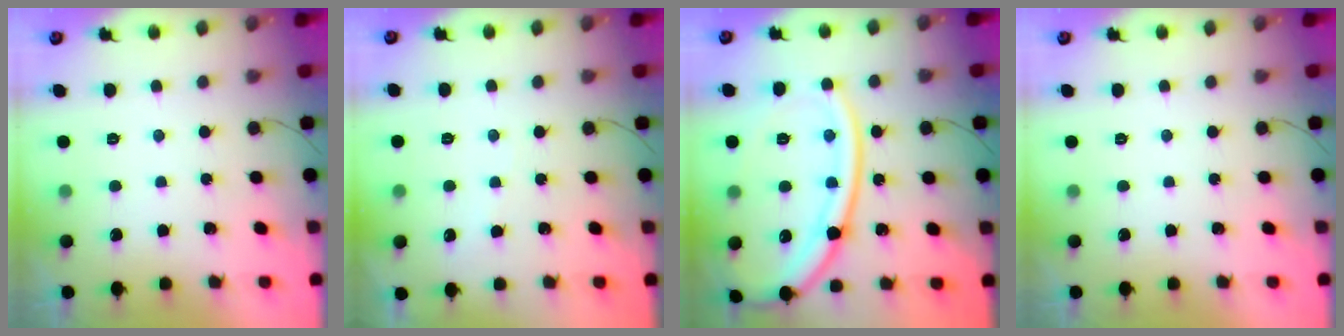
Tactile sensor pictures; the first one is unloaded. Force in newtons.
{"total": 1.8, "press": 1.7, "slide": 0.4}
{"total": 21.0, "press": 20.9, "slide": 2.3}
{"total": 0.0}